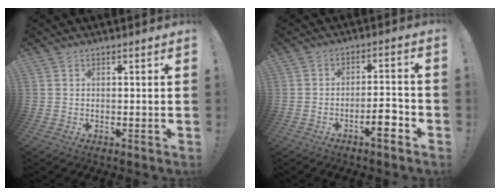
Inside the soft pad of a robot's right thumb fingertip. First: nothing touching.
{"total": 7.0, "force": [-4.1, 2.0, 5.3], "torque": [-0.067, 0.022, -0.069]}